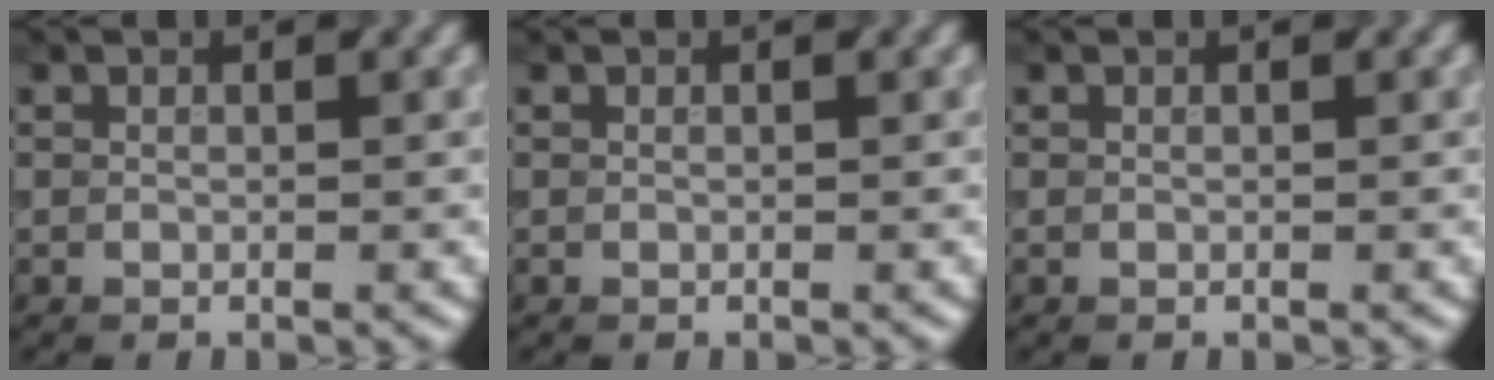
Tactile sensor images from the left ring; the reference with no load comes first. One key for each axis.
{"total": 0.0}
{"total": 0.0}